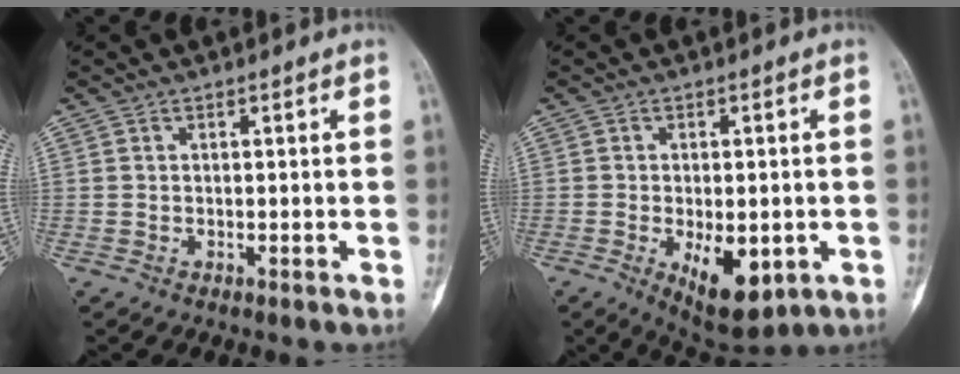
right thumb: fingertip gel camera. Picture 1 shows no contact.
{"total": 10.3, "force": [-3.0, 5.0, 8.4], "torque": [-0.110, -0.008, -0.030]}